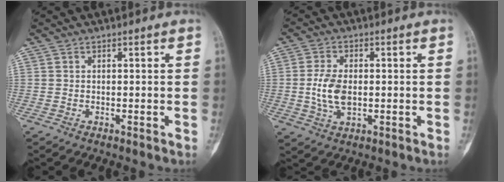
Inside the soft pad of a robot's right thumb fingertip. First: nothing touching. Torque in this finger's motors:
{"motor_torque": [1.54, 0.68, 0.49, -0.60, 0.20]}